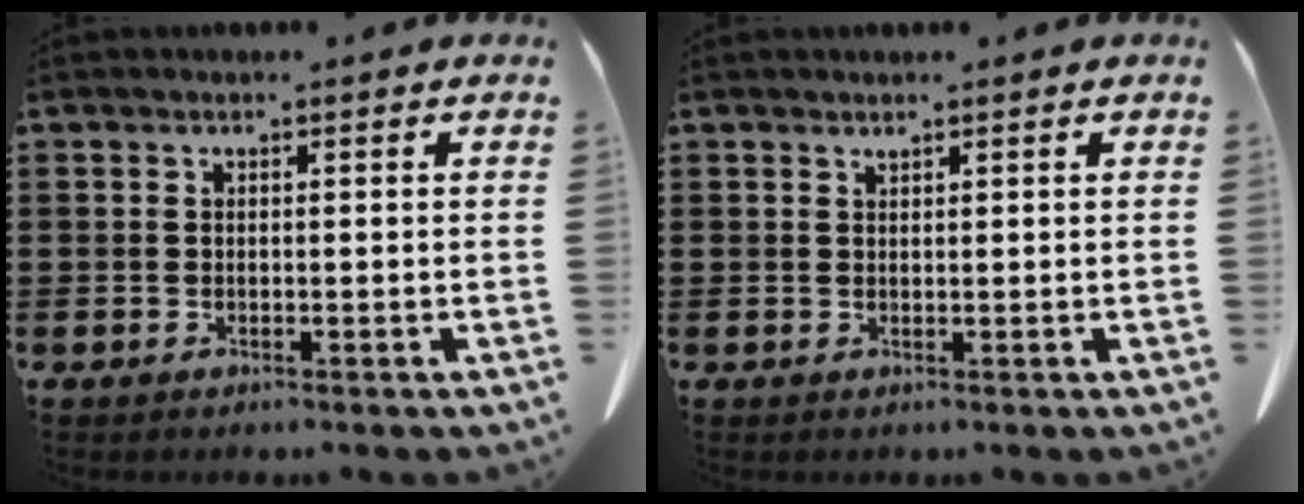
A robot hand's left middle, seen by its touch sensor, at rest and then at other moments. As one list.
[{"total": 0.7, "force": [0.6, 0.1, 0.2], "torque": [-0.006, -0.001, 0.013]}]